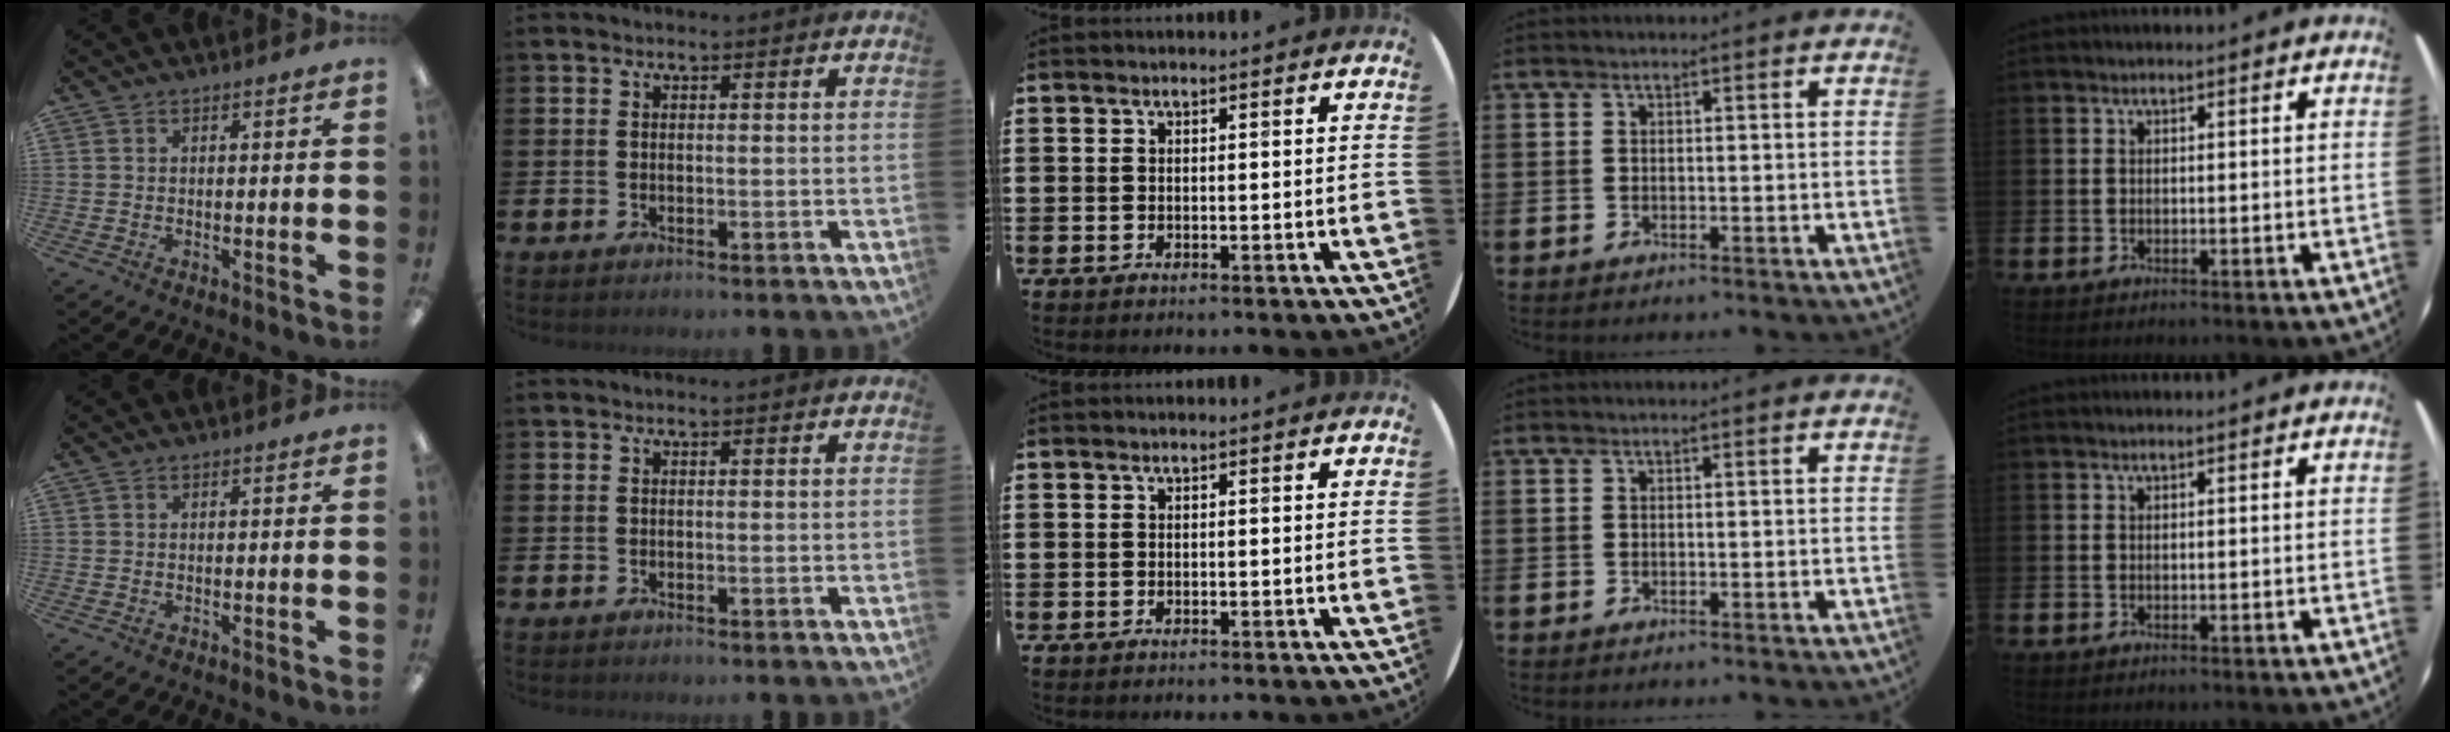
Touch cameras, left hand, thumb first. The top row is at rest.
{}